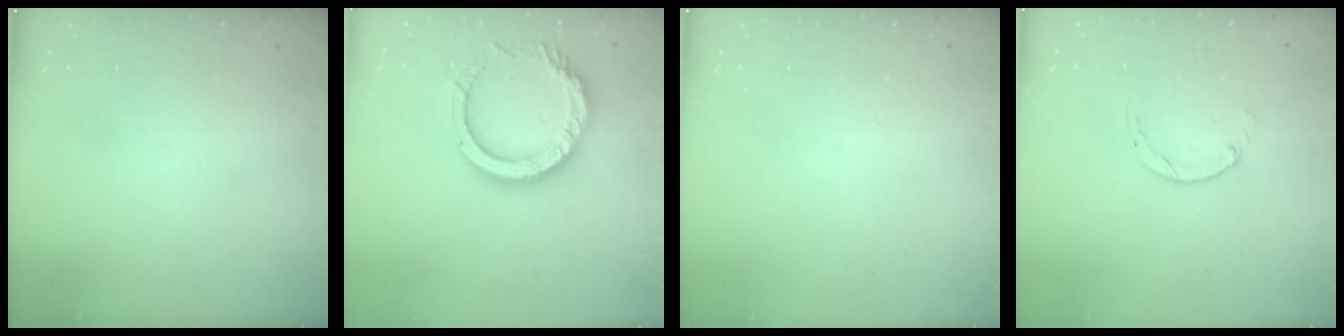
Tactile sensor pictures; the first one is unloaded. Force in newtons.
{"total": 14.2, "press": 14.1, "slide": 1.3}
{"total": 0.0}
{"total": 0.7, "press": 0.7, "slide": 0.2}